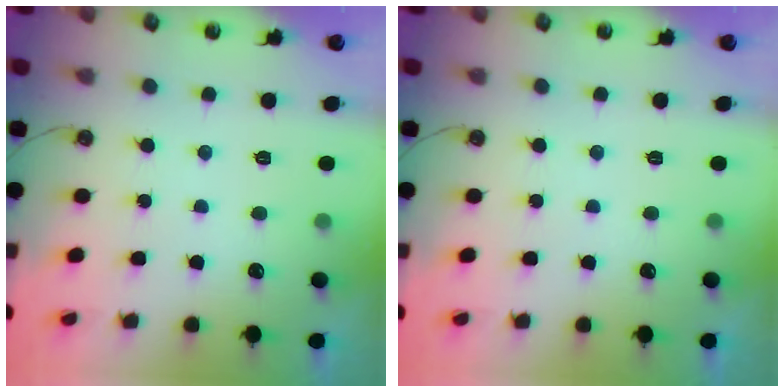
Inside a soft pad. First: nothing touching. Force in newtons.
{"total": 0.0}